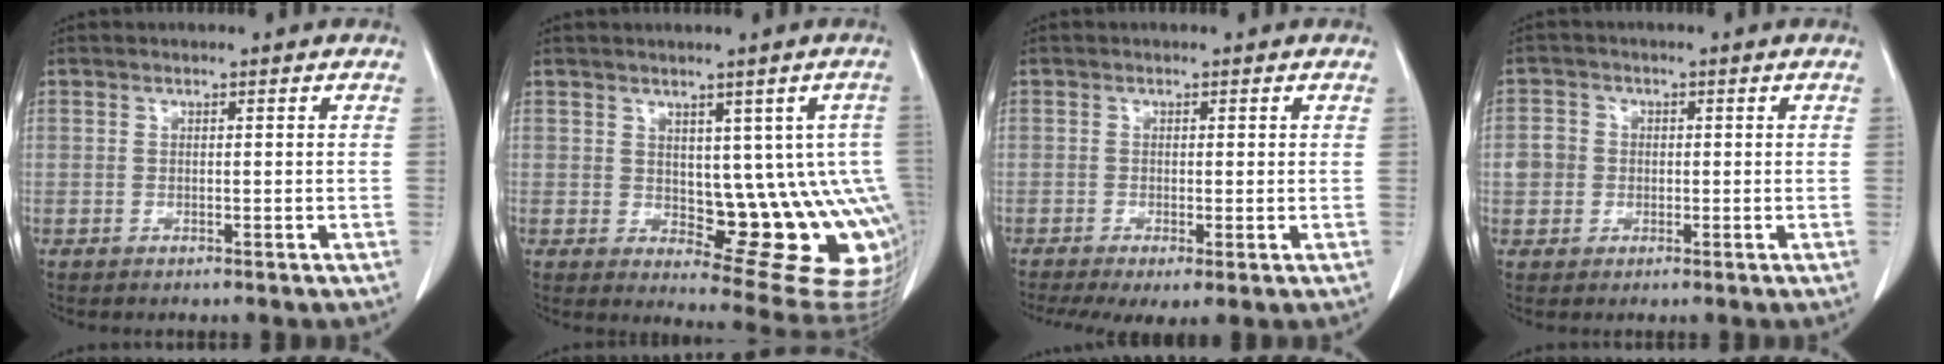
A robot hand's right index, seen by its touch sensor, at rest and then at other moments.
{"total": 12.8, "force": [-0.2, 6.0, 11.3], "torque": [-0.100, 0.006, 0.016]}
{"total": 5.7, "force": [-3.0, 1.9, 4.5], "torque": [-0.080, -0.018, -0.053]}
{"total": 3.1, "force": [-0.5, 2.8, 1.3], "torque": [-0.030, 0.014, -0.010]}